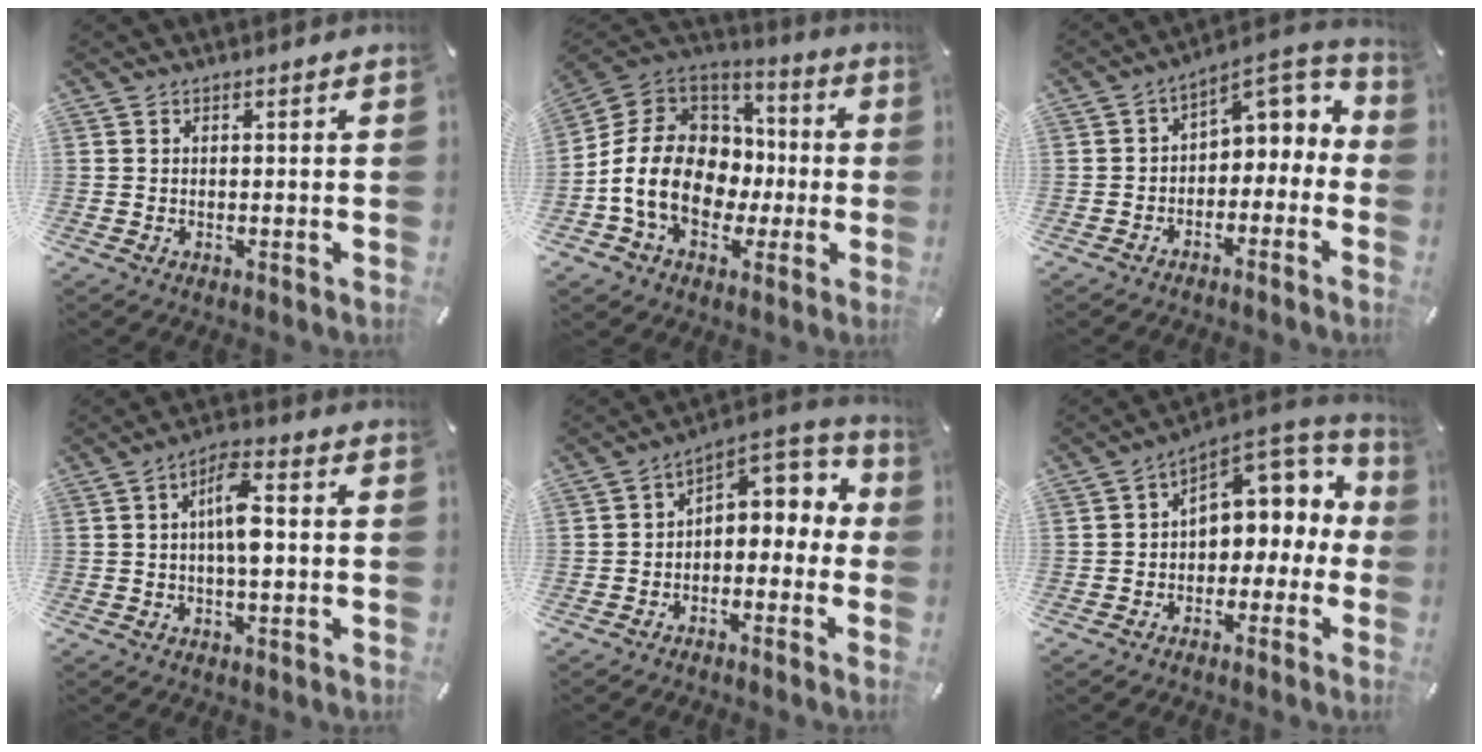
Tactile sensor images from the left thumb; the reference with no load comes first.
{"total": 17.2, "force": [-3.9, 13.8, 9.6], "torque": [-0.204, 0.018, -0.062]}
{"total": 6.2, "force": [0.5, 4.9, 3.7], "torque": [-0.042, -0.015, 0.004]}
{"total": 7.7, "force": [0.1, 3.0, 7.1], "torque": [-0.130, 0.012, -0.003]}
{"total": 6.0, "force": [0.8, 4.9, 3.4], "torque": [-0.038, -0.020, 0.011]}
{"total": 9.6, "force": [3.4, 7.2, 5.4], "torque": [-0.068, -0.026, 0.062]}